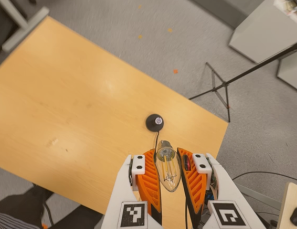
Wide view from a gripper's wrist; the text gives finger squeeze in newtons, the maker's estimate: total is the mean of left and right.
{"total": 24.2, "left": 27.4, "right": 21.1}